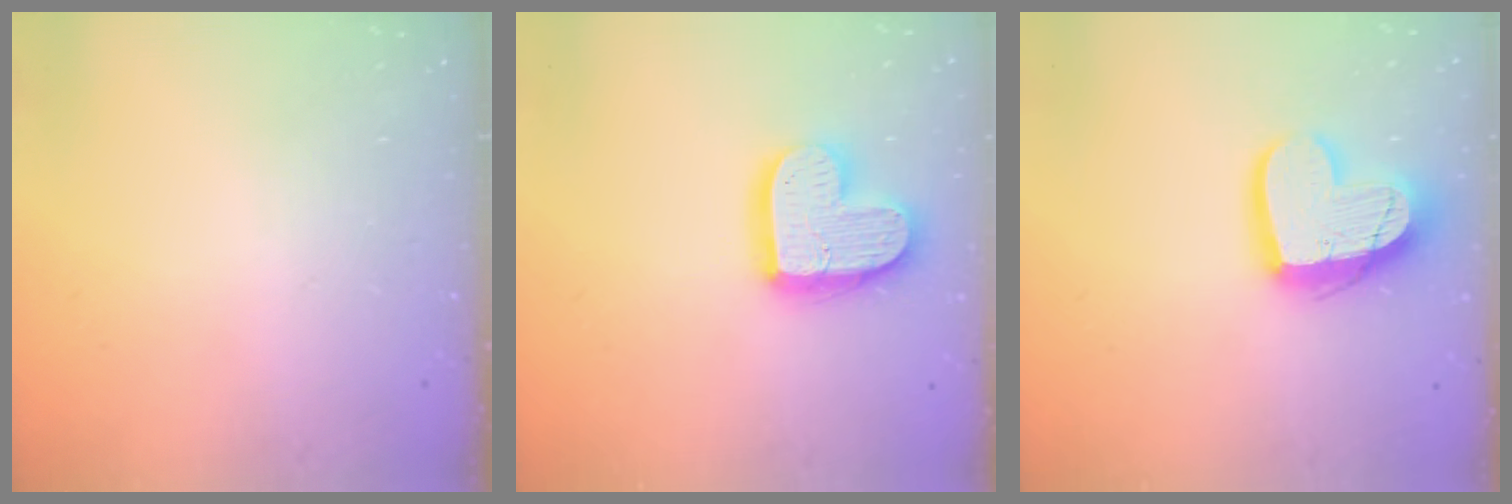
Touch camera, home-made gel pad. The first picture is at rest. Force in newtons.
{"total": 15.5, "press": 15.4, "slide": 1.2}
{"total": 15.9, "press": 15.9, "slide": 1.3}